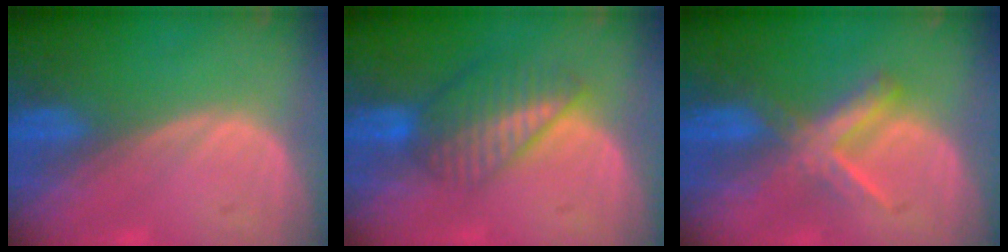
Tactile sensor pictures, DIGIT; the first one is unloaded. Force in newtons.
{"total": 6.8, "press": 5.9, "slide": 3.4}
{"total": 5.5, "press": 5.5, "slide": 1.0}